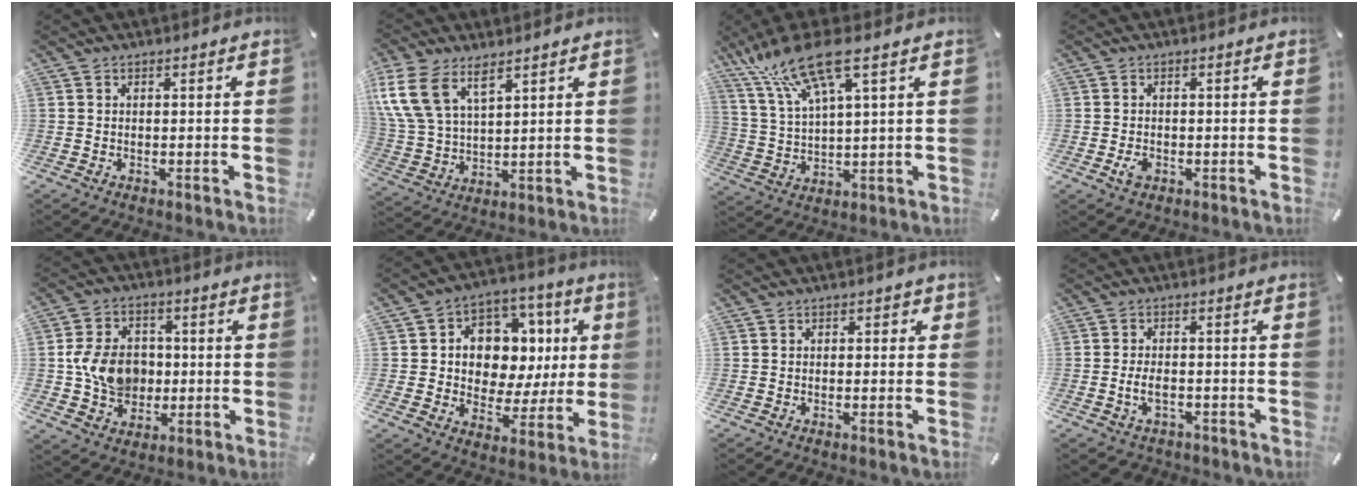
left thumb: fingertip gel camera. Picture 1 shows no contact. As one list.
[{"total": 11.6, "force": [7.0, 6.1, 6.9], "torque": [-0.186, -0.026, 0.128]}, {"total": 14.8, "force": [9.1, 4.3, 10.9], "torque": [-0.240, -0.026, 0.161]}, {"total": 2.3, "force": [-0.8, 1.6, 1.5], "torque": [-0.042, -0.002, -0.018]}, {"total": 11.3, "force": [-0.5, 9.2, 6.4], "torque": [-0.128, 0.013, -0.006]}, {"total": 11.2, "force": [2.4, 9.8, 4.9], "torque": [-0.075, -0.029, 0.054]}, {"total": 1.2, "force": [-0.4, 1.0, 0.6], "torque": [-0.012, 0.006, -0.009]}, {"total": 4.8, "force": [-1.5, 3.1, 3.3], "torque": [-0.070, 0.006, -0.029]}]